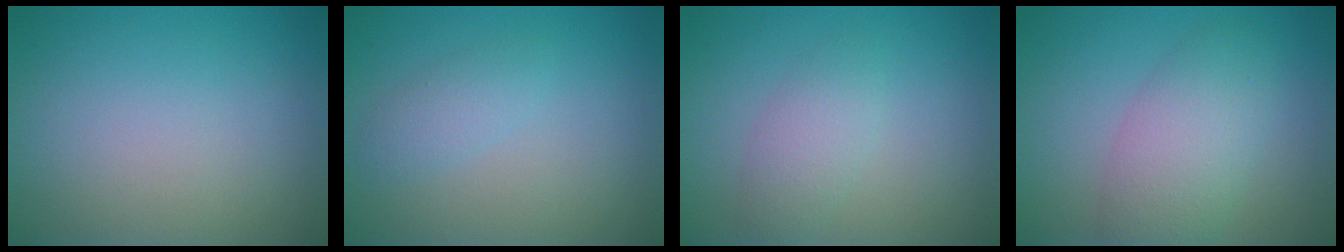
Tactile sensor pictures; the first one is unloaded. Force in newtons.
{"total": 1.6, "press": 1.6, "slide": 0.0}
{"total": 2.3, "press": 2.3, "slide": 0.2}
{"total": 4.8, "press": 4.8, "slide": 0.2}